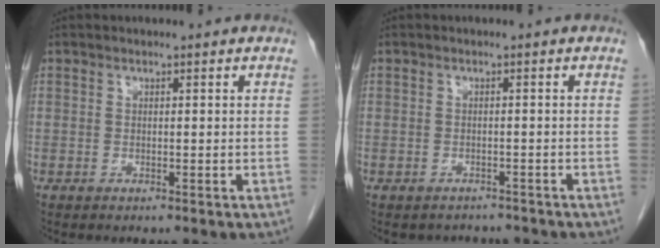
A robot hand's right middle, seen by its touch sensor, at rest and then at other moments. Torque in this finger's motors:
{"motor_torque": [-0.18, 0.19, 0.00, 0.00]}